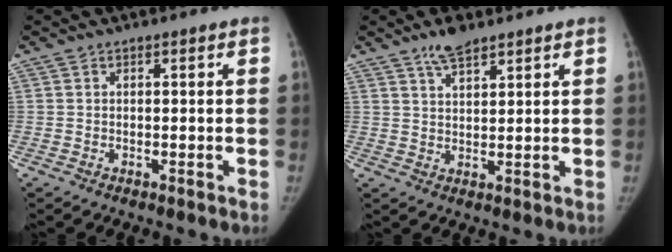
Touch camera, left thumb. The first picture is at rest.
{"total": 5.0, "force": [3.8, 1.7, 2.8], "torque": [-0.044, -0.017, 0.071]}